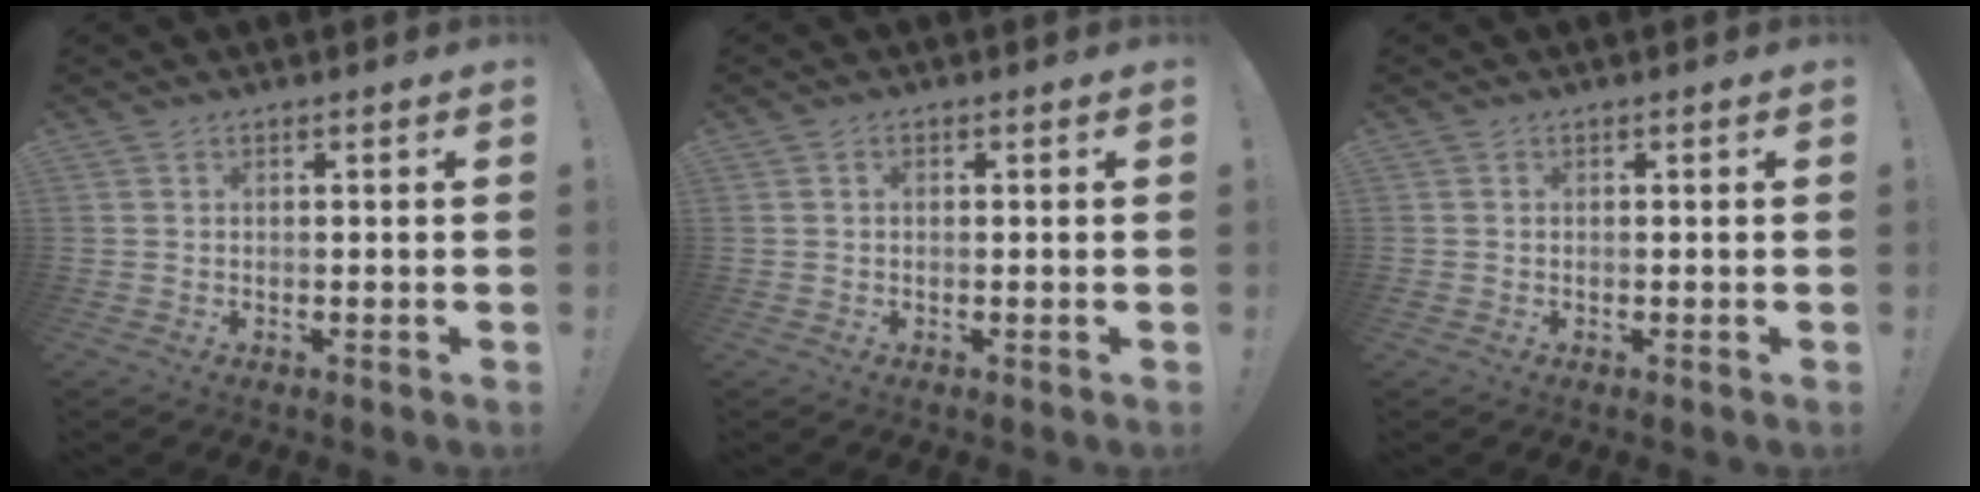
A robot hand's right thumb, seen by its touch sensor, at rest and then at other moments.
{"total": 0.8, "force": [-0.1, 0.6, 0.5], "torque": [-0.010, 0.003, -0.002]}
{"total": 0.6, "force": [-0.2, 0.5, 0.0], "torque": [-0.001, 0.002, -0.003]}